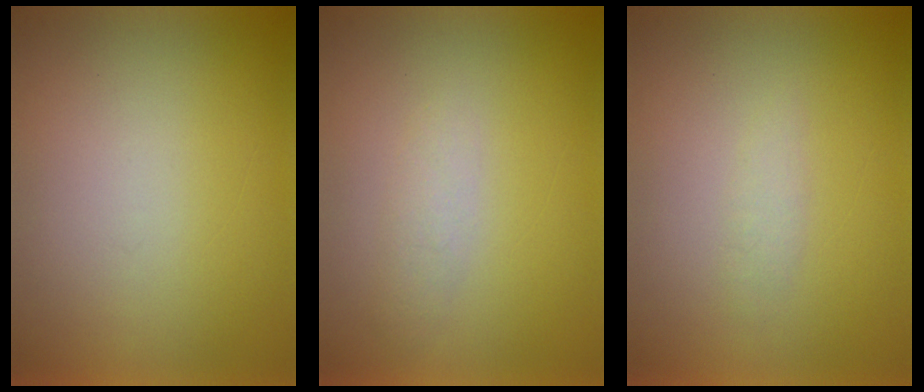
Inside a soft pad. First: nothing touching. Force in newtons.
{"total": 1.9}
{"total": 1.3}